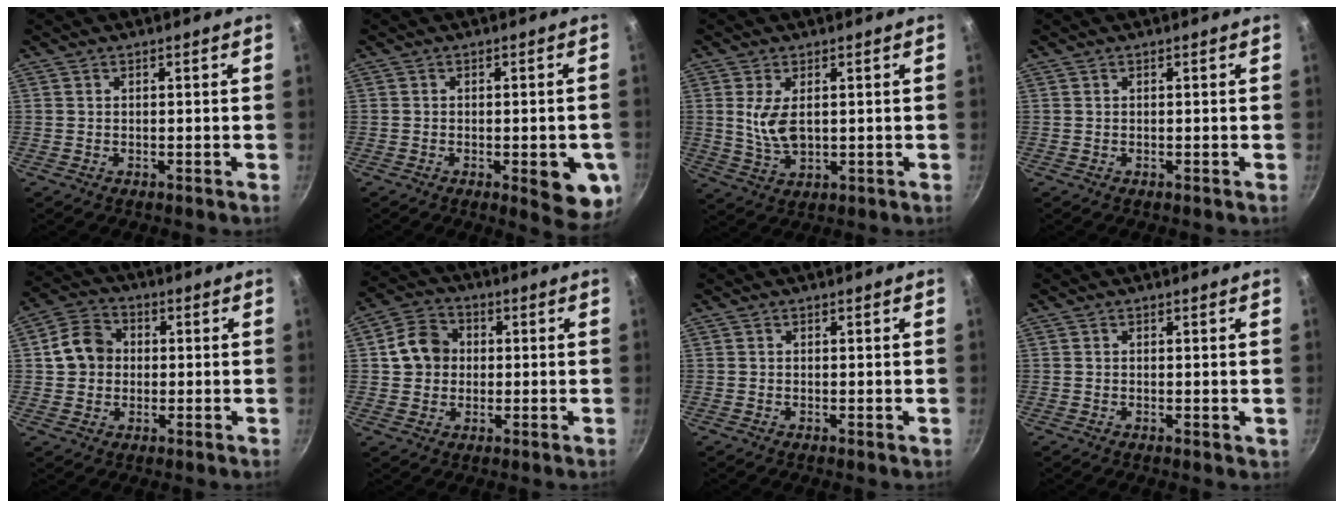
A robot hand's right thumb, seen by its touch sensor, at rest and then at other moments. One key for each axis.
{"total": 9.2, "fx": -2.6, "fy": 3.2, "fz": 8.2, "tx": -0.072, "ty": 0.004, "tz": -0.028}
{"total": 6.3, "fx": 1.1, "fy": 3.3, "fz": 5.2, "tx": -0.096, "ty": -0.014, "tz": 0.027}
{"total": 0.0}
{"total": 8.1, "fx": 0.6, "fy": 6.9, "fz": 4.1, "tx": -0.046, "ty": 0.016, "tz": -0.003}
{"total": 8.1, "fx": 0.9, "fy": 7.0, "fz": 4.0, "tx": -0.041, "ty": 0.015, "tz": 0.002}
{"total": 0.0}
{"total": 0.7, "fx": 0.1, "fy": 0.4, "fz": 0.6, "tx": -0.005, "ty": -0.002, "tz": 0.000}